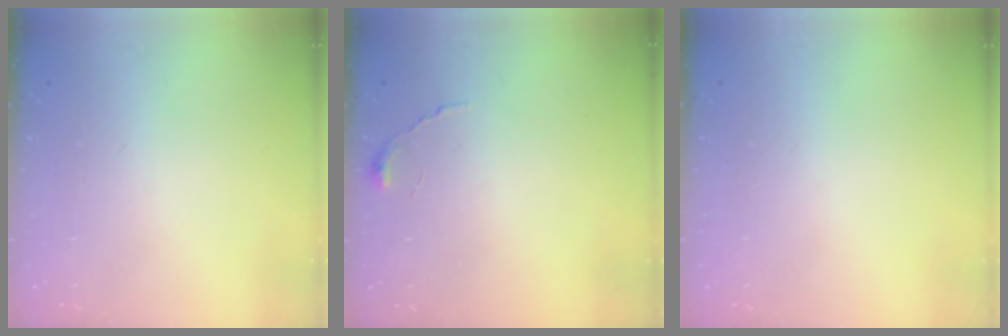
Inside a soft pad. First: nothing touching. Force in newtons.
{"total": 6.3, "press": 6.3, "slide": 0.3}
{"total": 0.0}